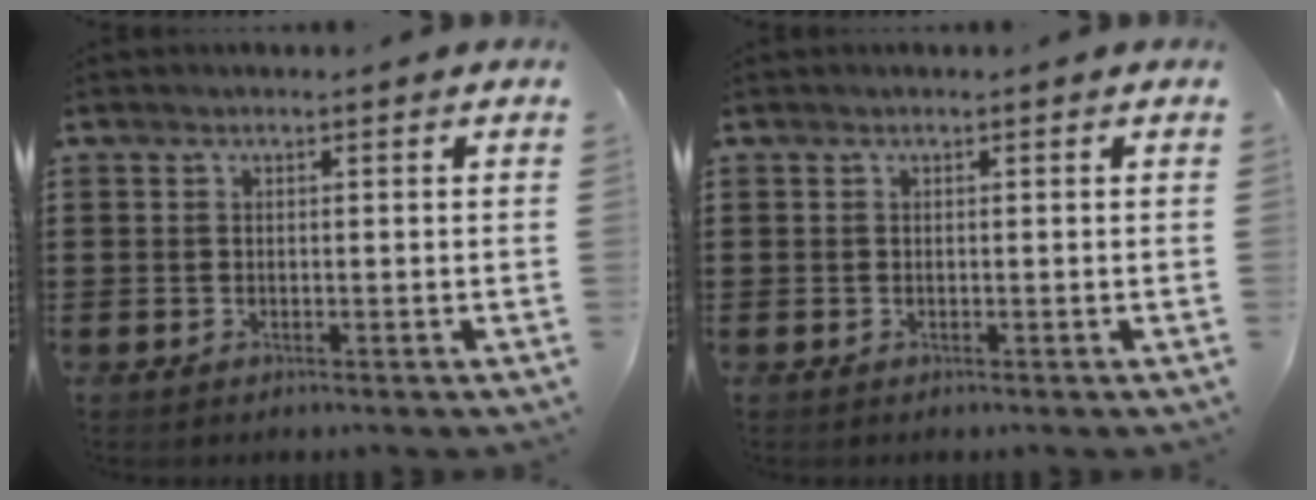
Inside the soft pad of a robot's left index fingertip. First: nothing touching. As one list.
[{"total": 0.0}]